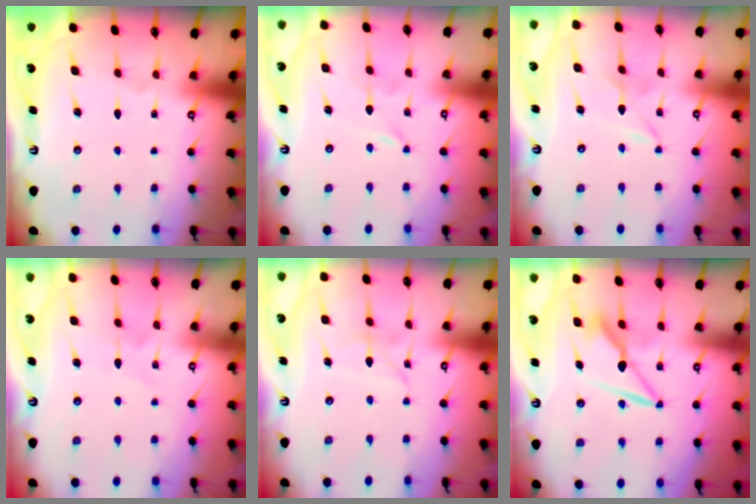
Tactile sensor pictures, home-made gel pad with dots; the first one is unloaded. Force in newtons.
{"total": 0.0}
{"total": 1.7, "press": 1.7, "slide": 0.2}
{"total": 4.5, "press": 4.4, "slide": 0.4}
{"total": 3.0, "press": 3.0, "slide": 0.3}
{"total": 8.7, "press": 8.7, "slide": 0.5}